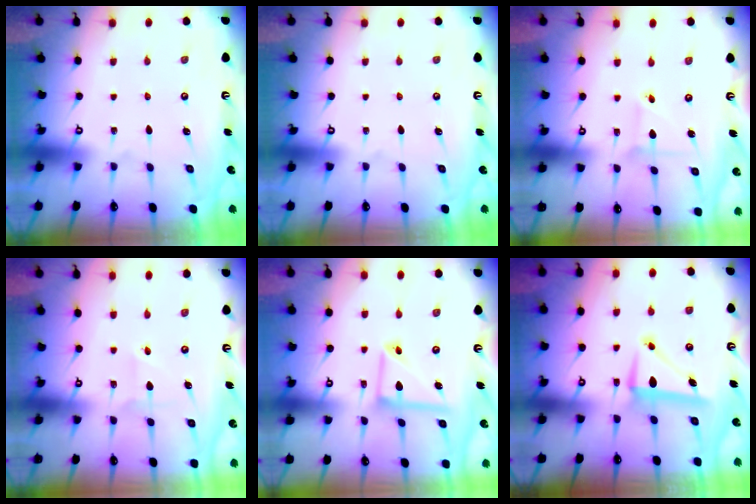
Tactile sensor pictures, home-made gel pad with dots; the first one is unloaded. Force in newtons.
{"total": 0.0}
{"total": 2.4, "press": 2.4, "slide": 0.2}
{"total": 2.7, "press": 2.5, "slide": 0.9}
{"total": 10.5, "press": 10.5, "slide": 0.9}
{"total": 8.3, "press": 8.2, "slide": 1.3}